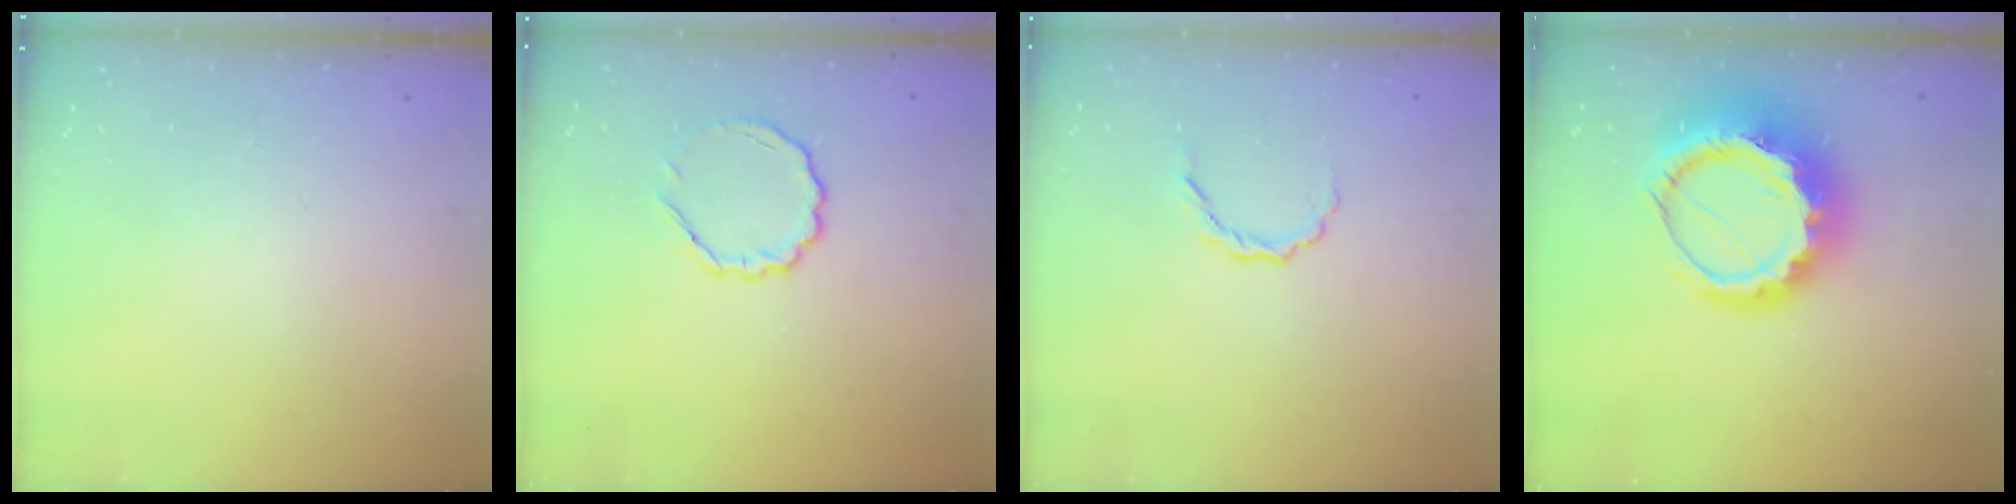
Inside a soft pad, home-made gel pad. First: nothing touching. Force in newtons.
{"total": 6.2, "press": 6.1, "slide": 1.4}
{"total": 3.3, "press": 3.2, "slide": 0.7}
{"total": 15.7, "press": 15.4, "slide": 2.8}